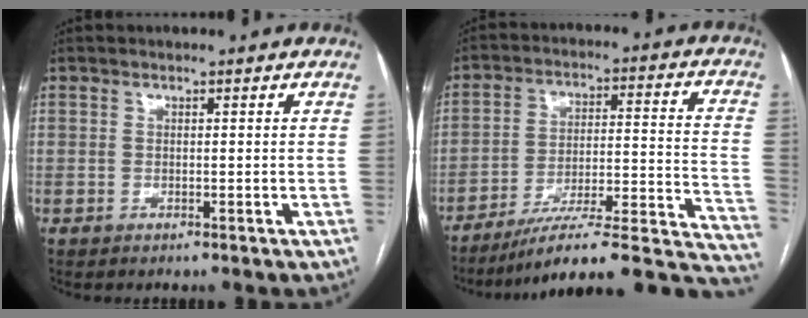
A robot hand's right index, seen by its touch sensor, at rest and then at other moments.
{"total": 23.3, "force": [-20.4, 2.6, 11.1], "torque": [-0.070, 0.031, -0.286]}